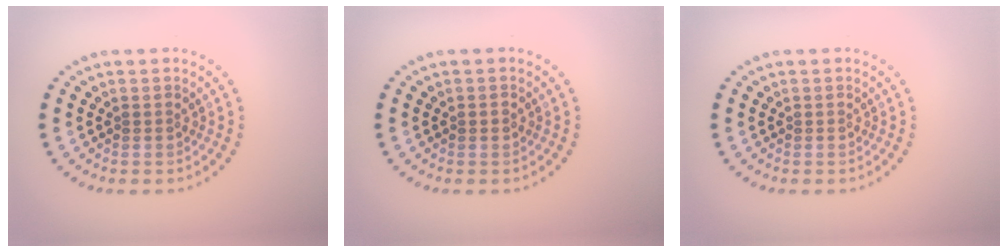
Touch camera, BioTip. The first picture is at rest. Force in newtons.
{"total": 0.9, "press": 0.9, "slide": 0.1}
{"total": 0.0}